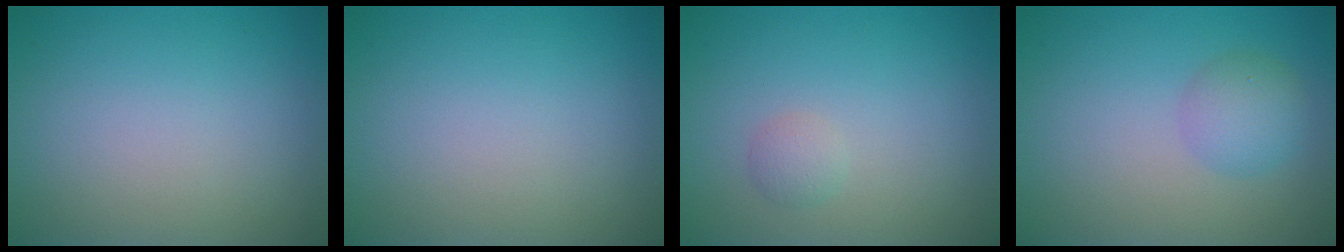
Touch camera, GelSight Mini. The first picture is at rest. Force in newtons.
{"total": 0.0}
{"total": 1.1, "press": 1.1, "slide": 0.0}
{"total": 2.6, "press": 2.6, "slide": 0.0}